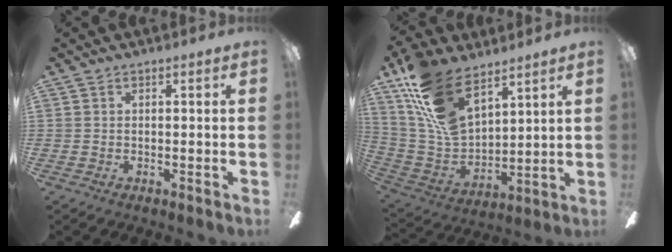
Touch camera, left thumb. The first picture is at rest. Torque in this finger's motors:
{"motor_torque": [0.46, 0.18, 1.71, -1.06, 0.58]}